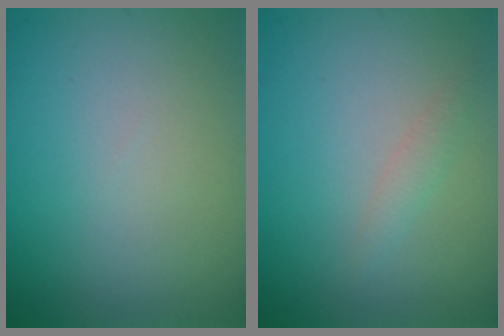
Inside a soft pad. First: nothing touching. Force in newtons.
{"total": 1.2, "press": 1.2, "slide": 0.0}